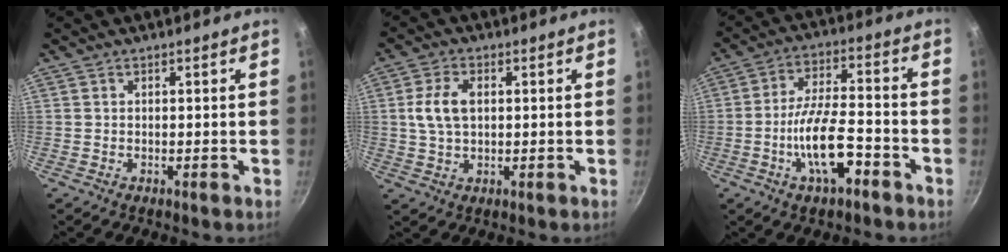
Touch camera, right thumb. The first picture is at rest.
{"total": 6.7, "force": [1.0, 4.0, 5.2], "torque": [-0.107, 0.006, 0.019]}
{"total": 11.8, "force": [-4.6, 4.5, 9.9], "torque": [-0.182, 0.034, -0.080]}